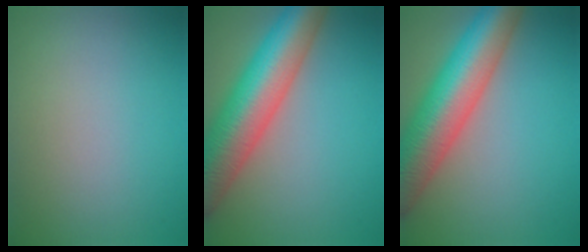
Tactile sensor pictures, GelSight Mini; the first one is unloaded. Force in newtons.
{"total": 10.9, "press": 10.9, "slide": 0.5}
{"total": 10.9, "press": 10.9, "slide": 0.5}